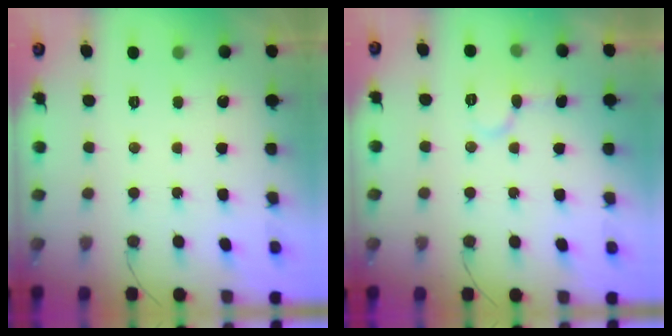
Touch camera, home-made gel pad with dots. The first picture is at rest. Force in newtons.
{"total": 6.8, "press": 6.8, "slide": 0.3}